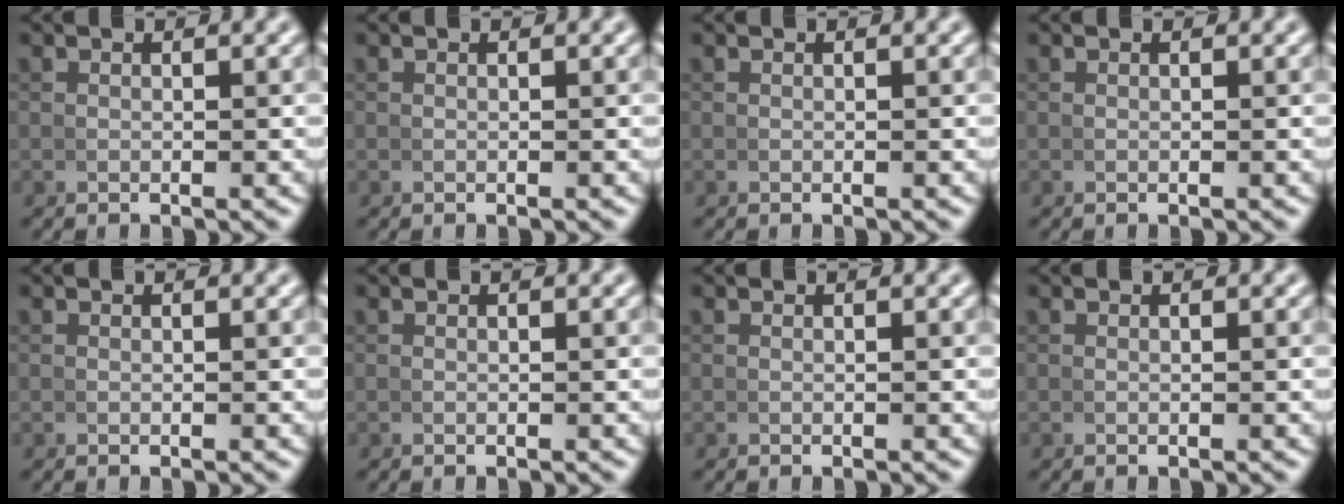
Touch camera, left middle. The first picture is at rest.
{"total": 0.0}
{"total": 0.0}
{"total": 0.0}
{"total": 0.0}
{"total": 0.0}
{"total": 0.0}
{"total": 0.0}